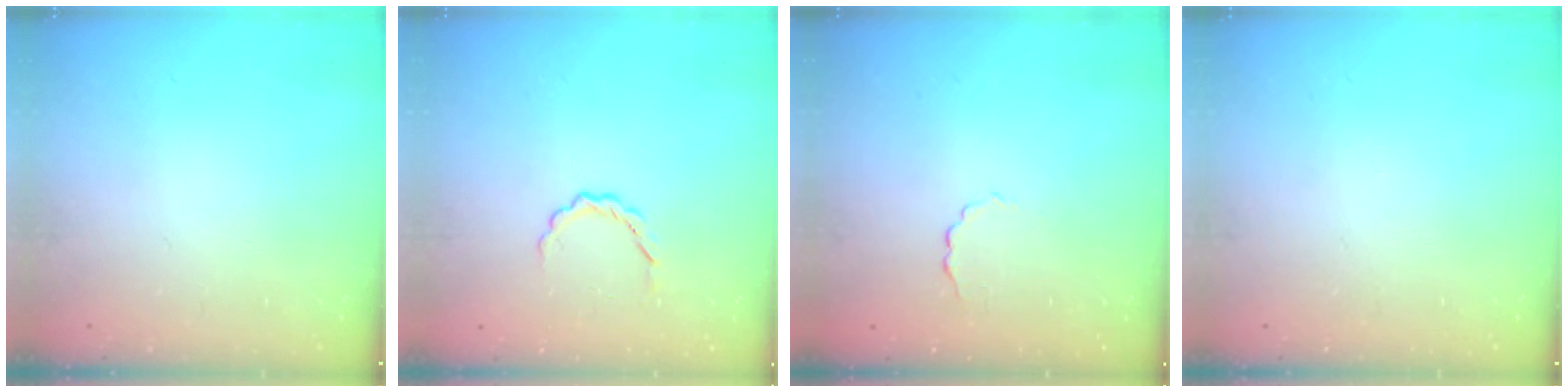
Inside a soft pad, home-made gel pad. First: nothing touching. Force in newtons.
{"total": 3.3, "press": 3.2, "slide": 0.7}
{"total": 2.2, "press": 2.1, "slide": 0.6}
{"total": 0.0}